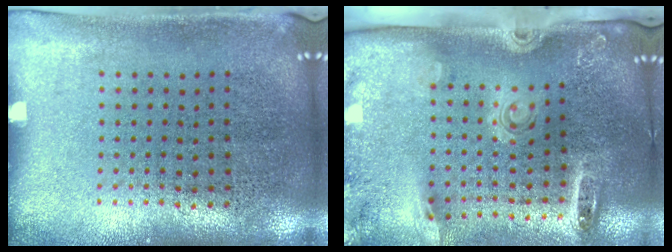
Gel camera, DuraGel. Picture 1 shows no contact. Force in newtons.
{"total": 2.8, "press": 1.9, "slide": 2.0}